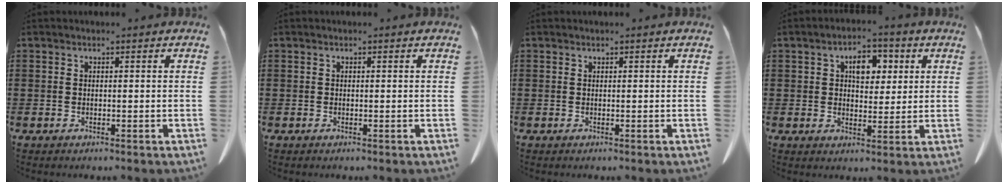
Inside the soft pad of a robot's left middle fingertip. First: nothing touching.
{"total": 0.0}
{"total": 0.0}
{"total": 5.3, "force": [2.0, 3.2, 3.7], "torque": [-0.051, 0.004, 0.024]}